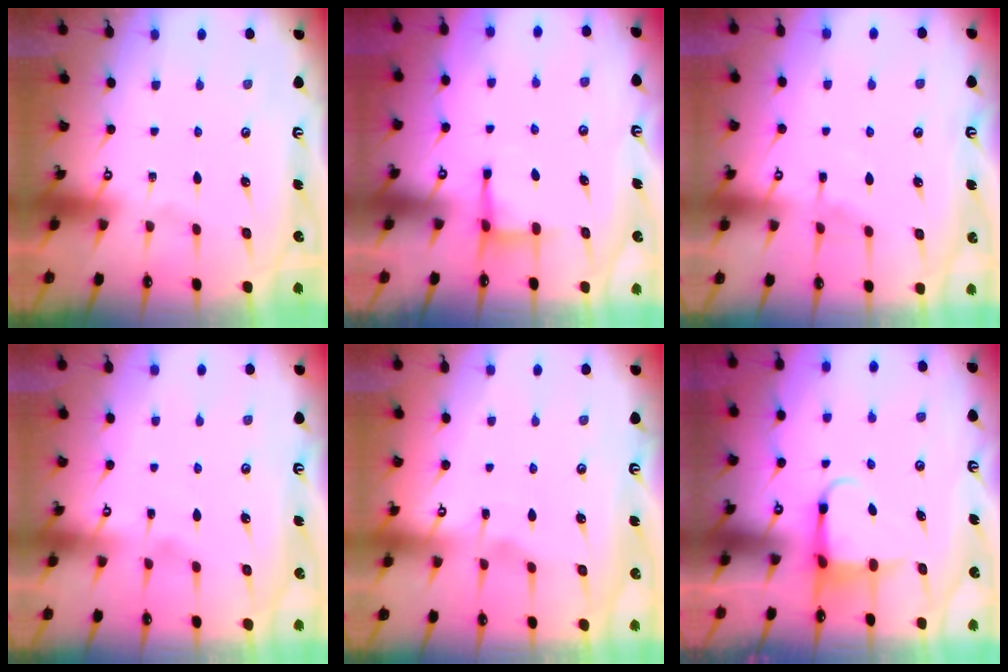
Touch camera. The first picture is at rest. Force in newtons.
{"total": 3.1, "press": 3.1, "slide": 0.6}
{"total": 4.7, "press": 4.6, "slide": 0.6}
{"total": 2.0, "press": 2.0, "slide": 0.1}
{"total": 2.7, "press": 2.6, "slide": 0.3}
{"total": 3.9, "press": 3.9, "slide": 0.4}